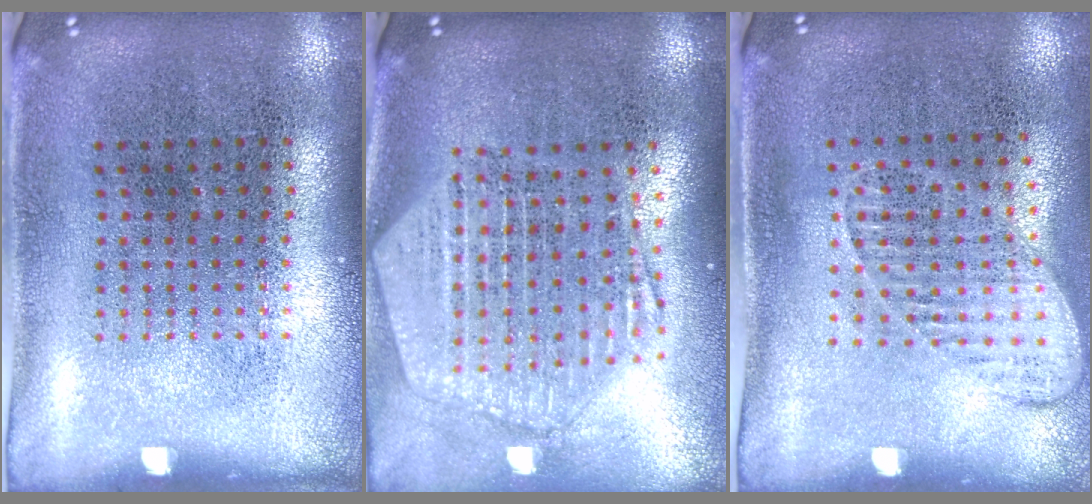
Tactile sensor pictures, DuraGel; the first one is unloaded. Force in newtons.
{"total": 2.4, "press": 2.1, "slide": 1.2}
{"total": 1.4, "press": 1.2, "slide": 0.8}